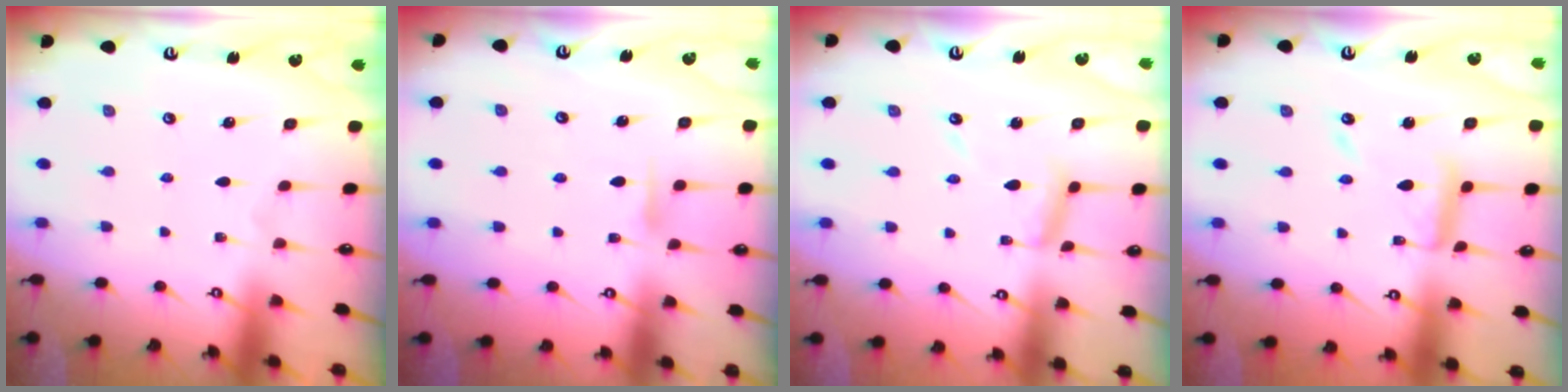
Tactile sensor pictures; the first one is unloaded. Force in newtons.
{"total": 5.4, "press": 5.4, "slide": 0.7}
{"total": 8.6, "press": 8.6, "slide": 0.6}
{"total": 10.4, "press": 10.3, "slide": 0.8}